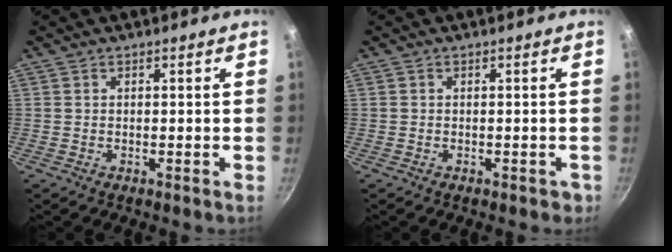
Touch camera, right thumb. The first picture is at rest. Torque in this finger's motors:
{"motor_torque": [-0.21, -0.05, -0.30, -0.06, -0.01]}